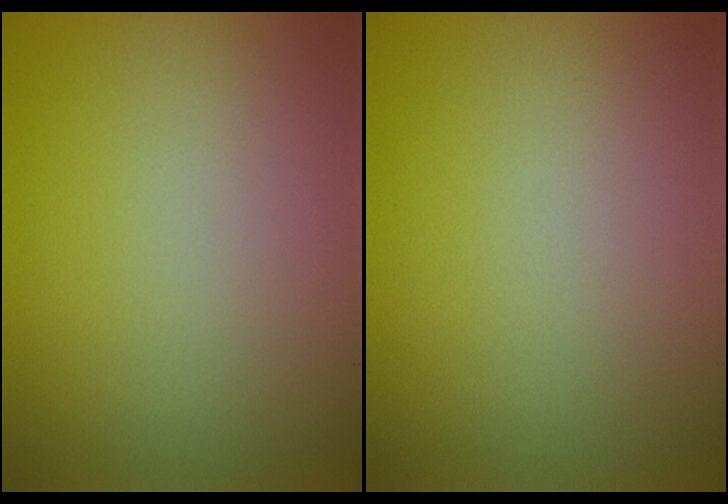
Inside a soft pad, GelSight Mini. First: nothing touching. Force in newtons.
{"total": 0.0}